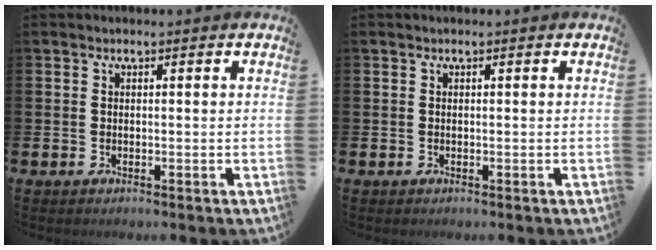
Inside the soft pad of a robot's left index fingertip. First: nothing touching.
{"total": 0.0}